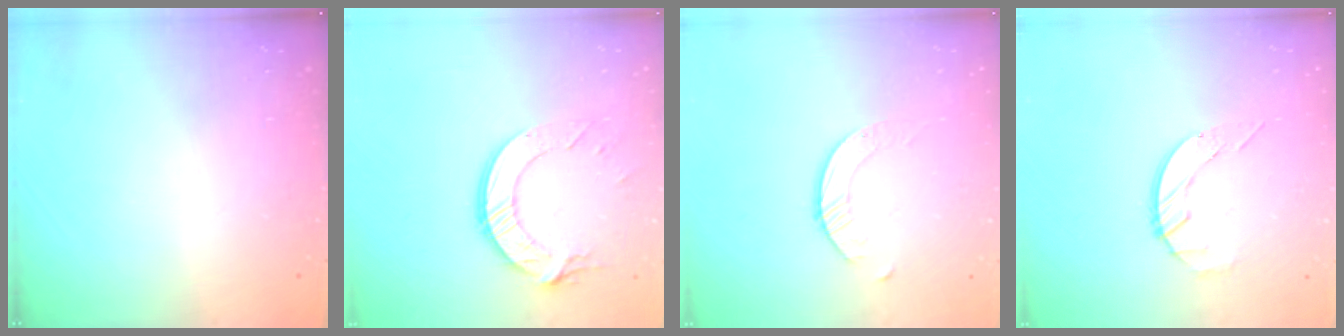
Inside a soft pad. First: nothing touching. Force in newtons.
{"total": 11.1, "press": 11.0, "slide": 1.1}
{"total": 1.7, "press": 1.7, "slide": 0.2}
{"total": 3.6, "press": 3.6, "slide": 0.4}